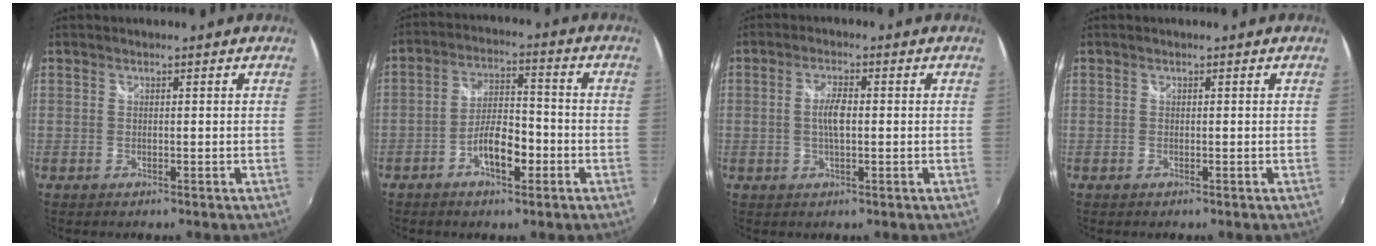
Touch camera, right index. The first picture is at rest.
{"total": 7.8, "force": [-3.7, 3.2, 6.1], "torque": [-0.115, 0.010, -0.059]}
{"total": 3.8, "force": [-0.1, 1.3, 3.6], "torque": [-0.070, 0.003, -0.002]}
{"total": 0.0}